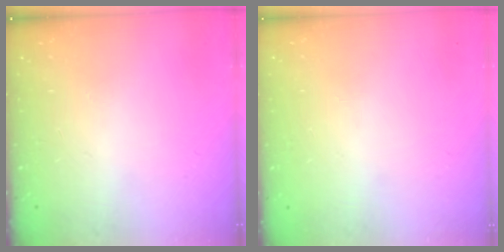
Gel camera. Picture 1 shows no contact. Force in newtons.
{"total": 0.0}